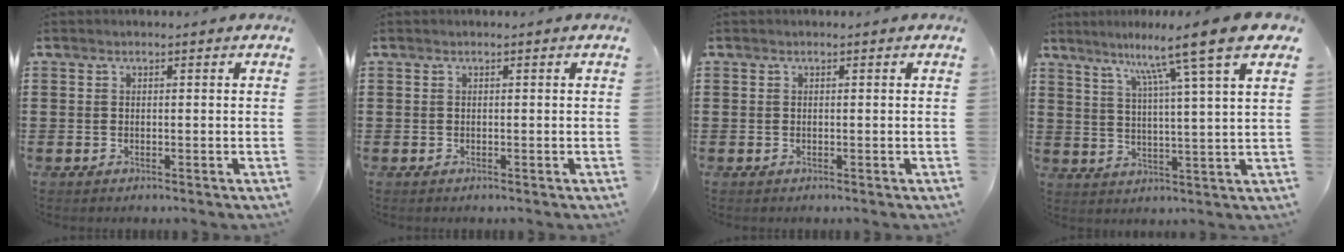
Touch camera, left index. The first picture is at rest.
{"total": 0.0}
{"total": 0.0}
{"total": 10.6, "force": [7.4, -0.7, 7.6], "torque": [-0.155, -0.033, 0.110]}